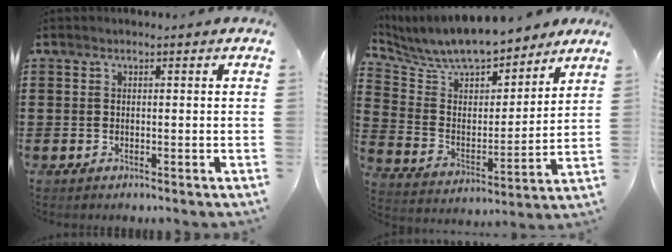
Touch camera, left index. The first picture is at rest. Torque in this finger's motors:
{"motor_torque": [2.14, 0.00, 0.88, 0.21]}